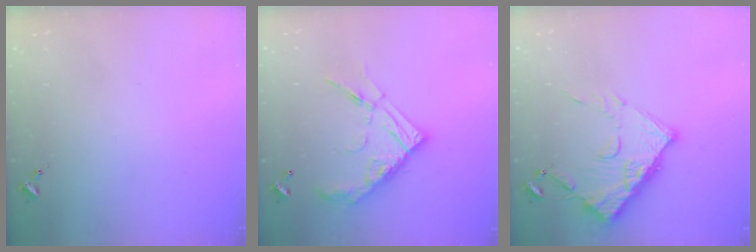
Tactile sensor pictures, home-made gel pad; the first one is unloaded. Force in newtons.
{"total": 19.2, "press": 19.1, "slide": 1.9}
{"total": 13.1, "press": 13.1, "slide": 1.4}